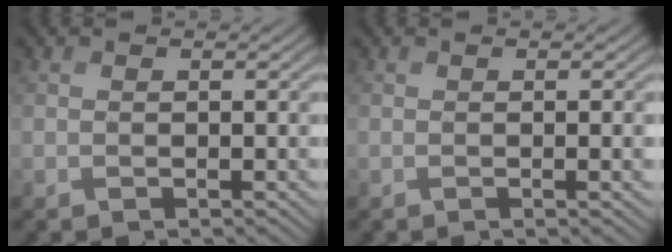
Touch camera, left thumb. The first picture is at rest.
{"total": 2.0, "force": [-0.1, 0.4, 2.0], "torque": [-0.026, 0.001, -0.002]}